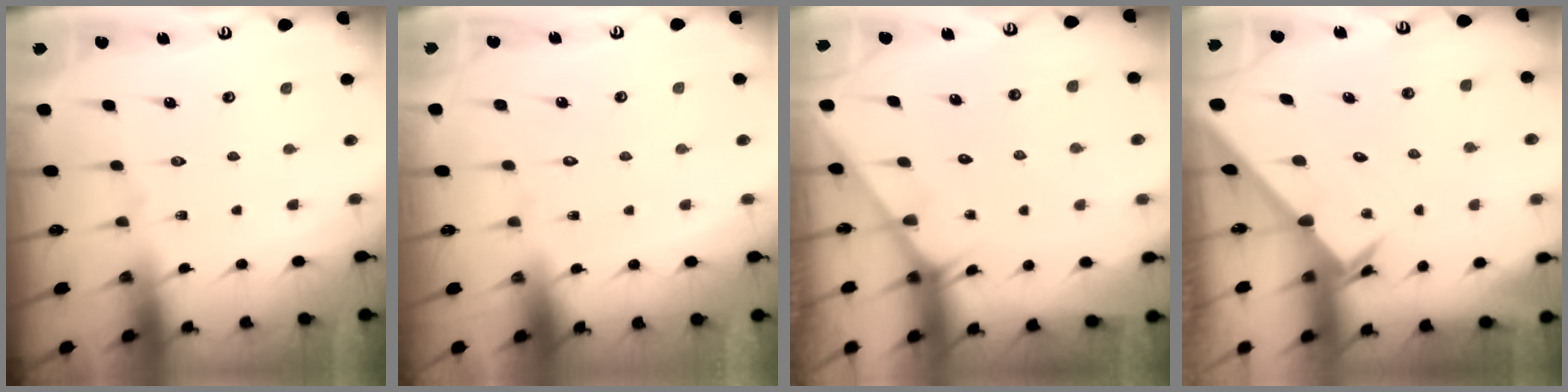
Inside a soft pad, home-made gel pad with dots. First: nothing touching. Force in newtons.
{"total": 1.8, "press": 1.8, "slide": 0.1}
{"total": 2.1, "press": 2.1, "slide": 0.2}
{"total": 2.0, "press": 2.0, "slide": 0.1}